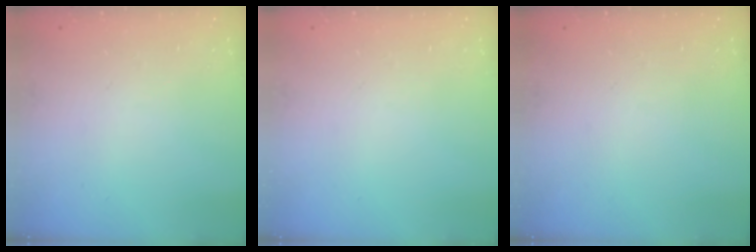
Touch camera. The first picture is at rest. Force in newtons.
{"total": 0.0}
{"total": 0.0}